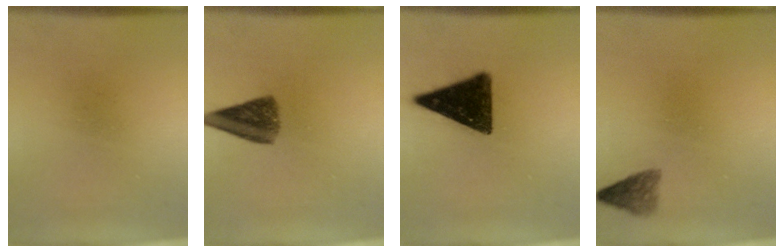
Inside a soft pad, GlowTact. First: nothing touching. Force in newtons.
{"total": 6.9}
{"total": 14.3}
{"total": 2.3}